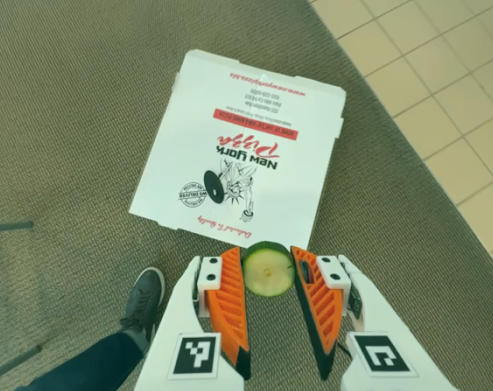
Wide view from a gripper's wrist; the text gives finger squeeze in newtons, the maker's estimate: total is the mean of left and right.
{"total": 8.4, "left": 8.5, "right": 8.3}